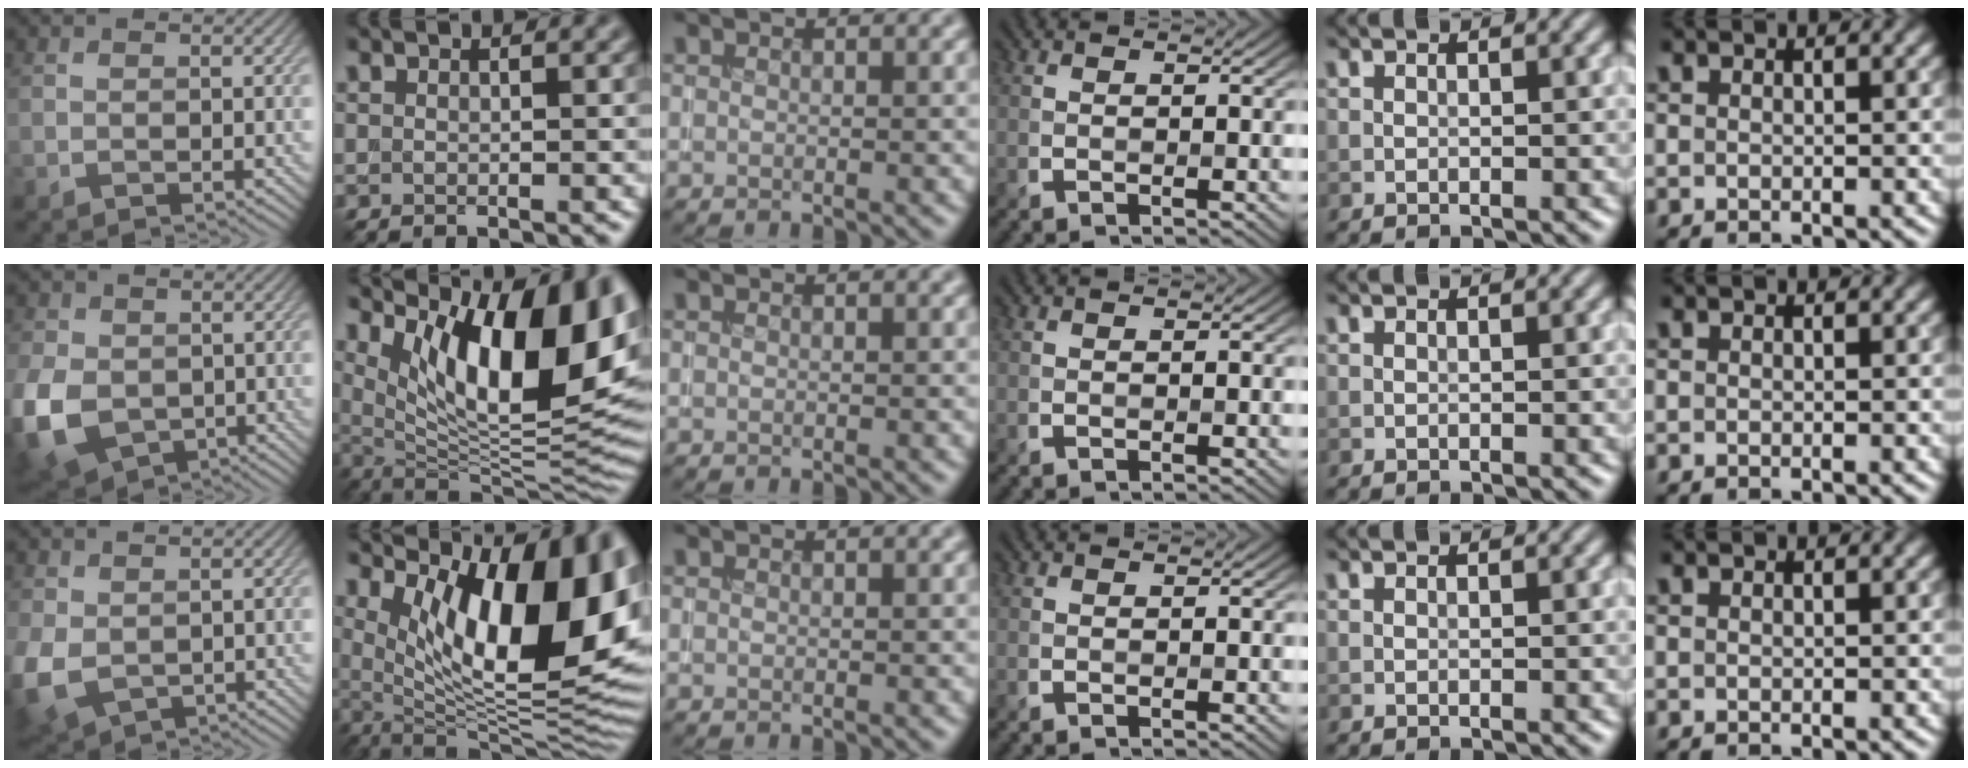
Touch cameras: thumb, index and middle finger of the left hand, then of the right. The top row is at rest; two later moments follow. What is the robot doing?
{"motion": "insert", "object": "coin"}